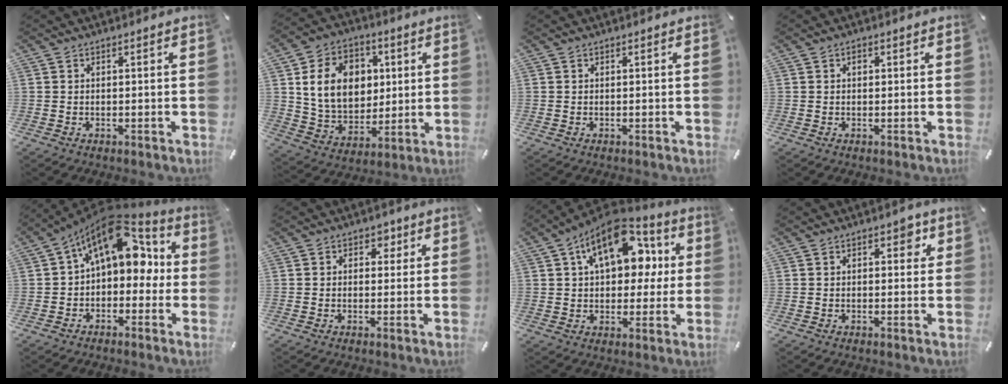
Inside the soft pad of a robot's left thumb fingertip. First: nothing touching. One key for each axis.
{"total": 14.5, "fx": 3.3, "fy": 12.1, "fz": 7.4, "tx": -0.149, "ty": 0.003, "tz": 0.064}
{"total": 0.0}
{"total": 1.1, "fx": 0.2, "fy": 0.9, "fz": 0.6, "tx": -0.014, "ty": 0.006, "tz": 0.003}
{"total": 16.0, "fx": 6.5, "fy": 9.6, "fz": 11.0, "tx": -0.155, "ty": -0.032, "tz": 0.112}
{"total": 3.3, "fx": 0.8, "fy": 2.7, "fz": 1.7, "tx": -0.005, "ty": -0.003, "tz": 0.004}
{"total": 18.0, "fx": 7.0, "fy": 11.3, "fz": 12.0, "tx": -0.192, "ty": -0.023, "tz": 0.122}
{"total": 3.4, "fx": 1.0, "fy": 1.9, "fz": 2.6, "tx": -0.024, "ty": -0.002, "tz": 0.006}